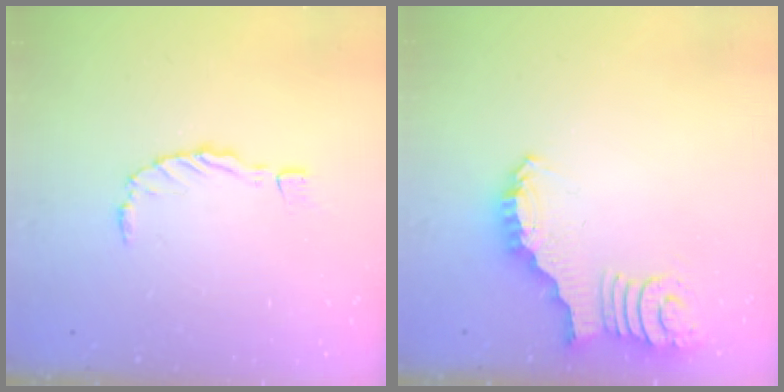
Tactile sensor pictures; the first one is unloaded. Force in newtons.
{"total": 2.7, "press": 2.6, "slide": 0.5}